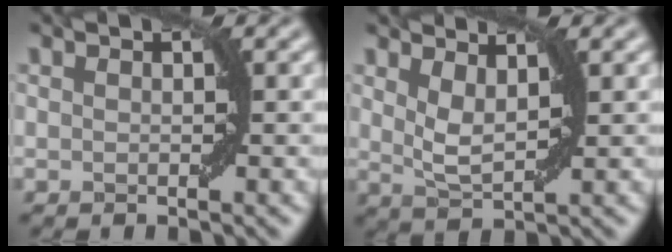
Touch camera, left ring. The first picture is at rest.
{"total": 2.4, "force": [1.7, 0.5, 1.7], "torque": [-0.040, -0.004, 0.031]}